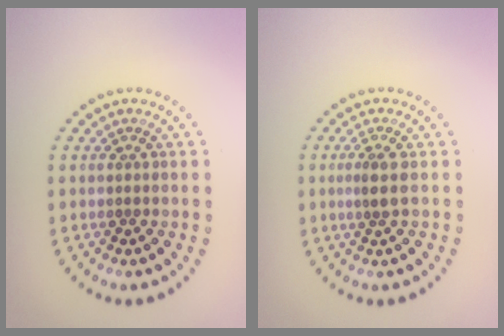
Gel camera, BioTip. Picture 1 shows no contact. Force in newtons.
{"total": 1.8, "press": 1.3, "slide": 1.2}